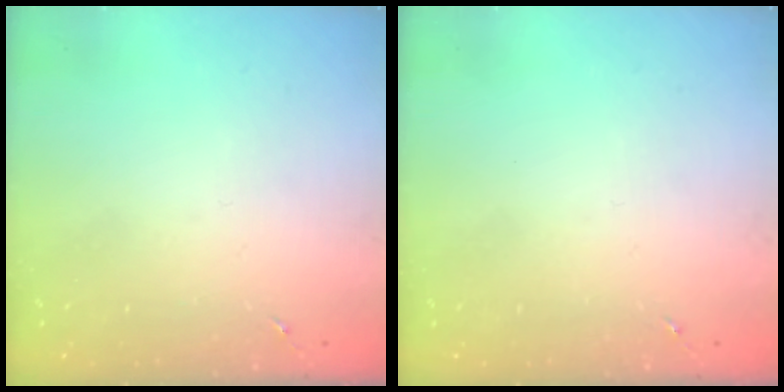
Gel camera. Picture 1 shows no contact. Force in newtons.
{"total": 0.0}